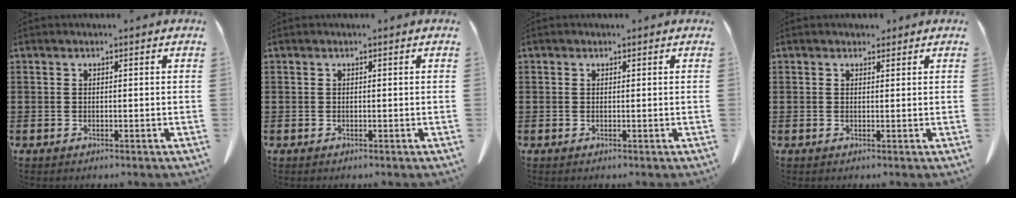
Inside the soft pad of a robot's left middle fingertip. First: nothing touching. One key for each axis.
{"total": 0.0}
{"total": 0.0}
{"total": 1.2, "fx": 1.0, "fy": 0.6, "fz": 0.2, "tx": 0.002, "ty": 0.000, "tz": 0.018}